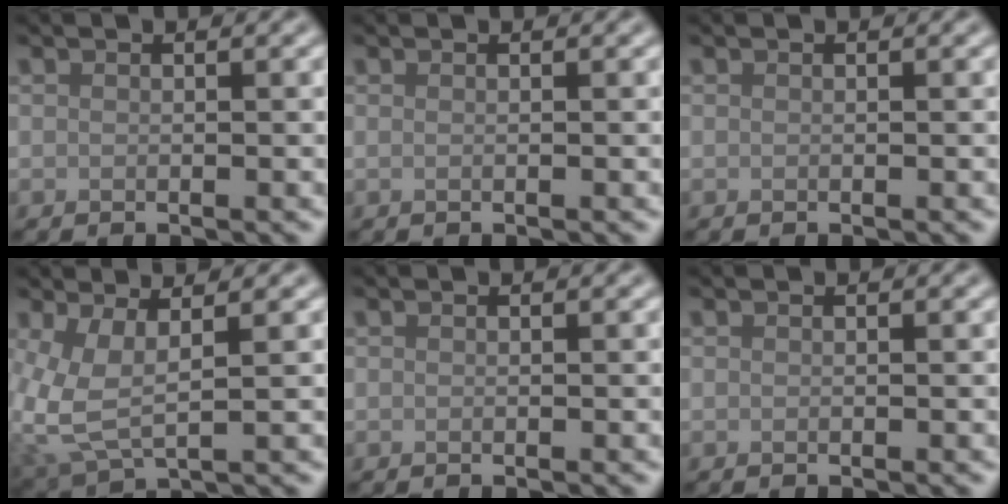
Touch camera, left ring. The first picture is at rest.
{"total": 0.5, "force": [0.1, 0.3, 0.5], "torque": [-0.005, -0.001, -0.004]}
{"total": 0.0}
{"total": 4.7, "force": [0.5, 1.8, 4.3], "torque": [-0.113, -0.007, 0.014]}
{"total": 0.0}
{"total": 0.0}